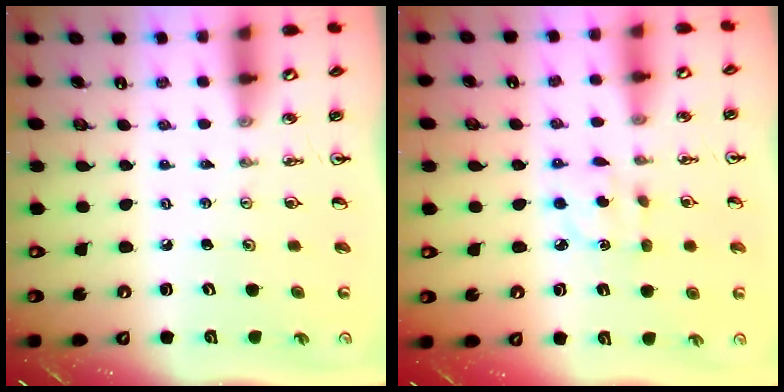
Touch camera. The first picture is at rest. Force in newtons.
{"total": 2.6, "press": 2.6, "slide": 0.1}